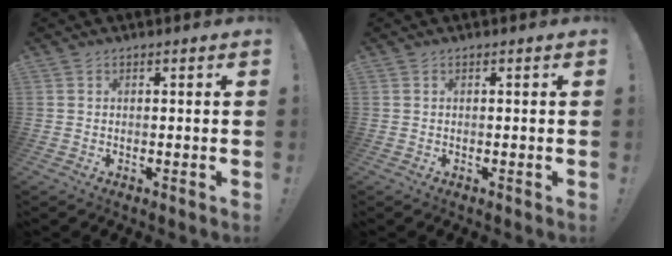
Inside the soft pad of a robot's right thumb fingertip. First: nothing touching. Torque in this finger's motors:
{"motor_torque": [0.00, 0.00, 0.06, -0.06, 0.00]}